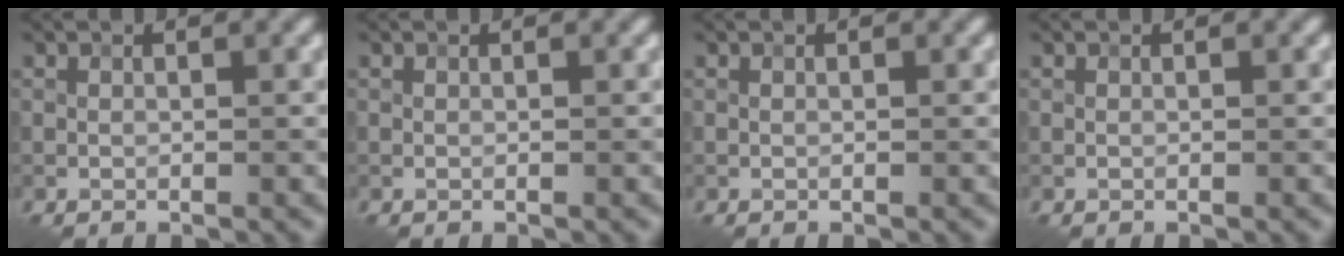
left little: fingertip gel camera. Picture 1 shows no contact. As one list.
[{"total": 0.0}, {"total": 0.0}, {"total": 0.0}]